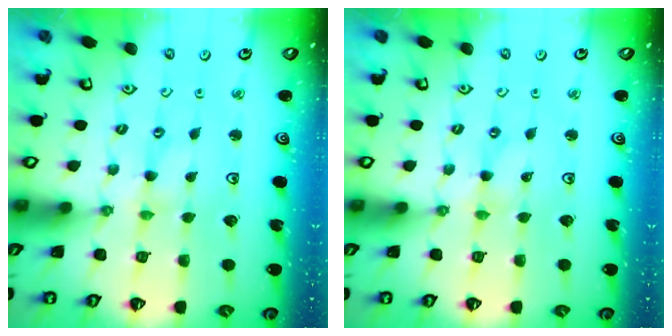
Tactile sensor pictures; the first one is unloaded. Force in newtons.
{"total": 0.0}